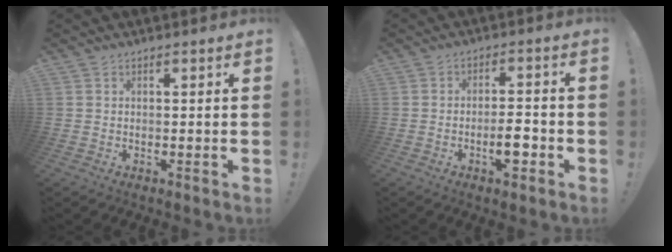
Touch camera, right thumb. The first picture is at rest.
{"total": 6.6, "force": [-2.8, 2.2, 5.6], "torque": [-0.088, 0.011, -0.046]}